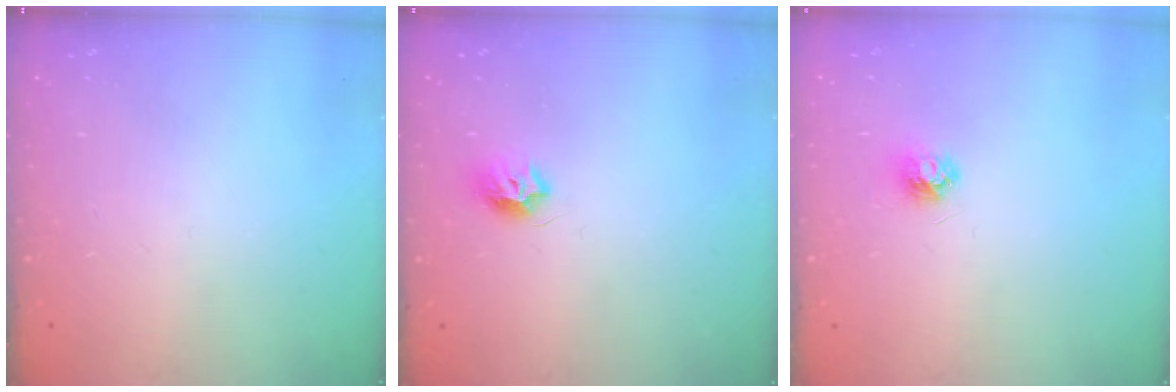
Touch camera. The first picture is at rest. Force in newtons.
{"total": 7.4, "press": 7.4, "slide": 0.1}
{"total": 4.2, "press": 4.2, "slide": 0.3}